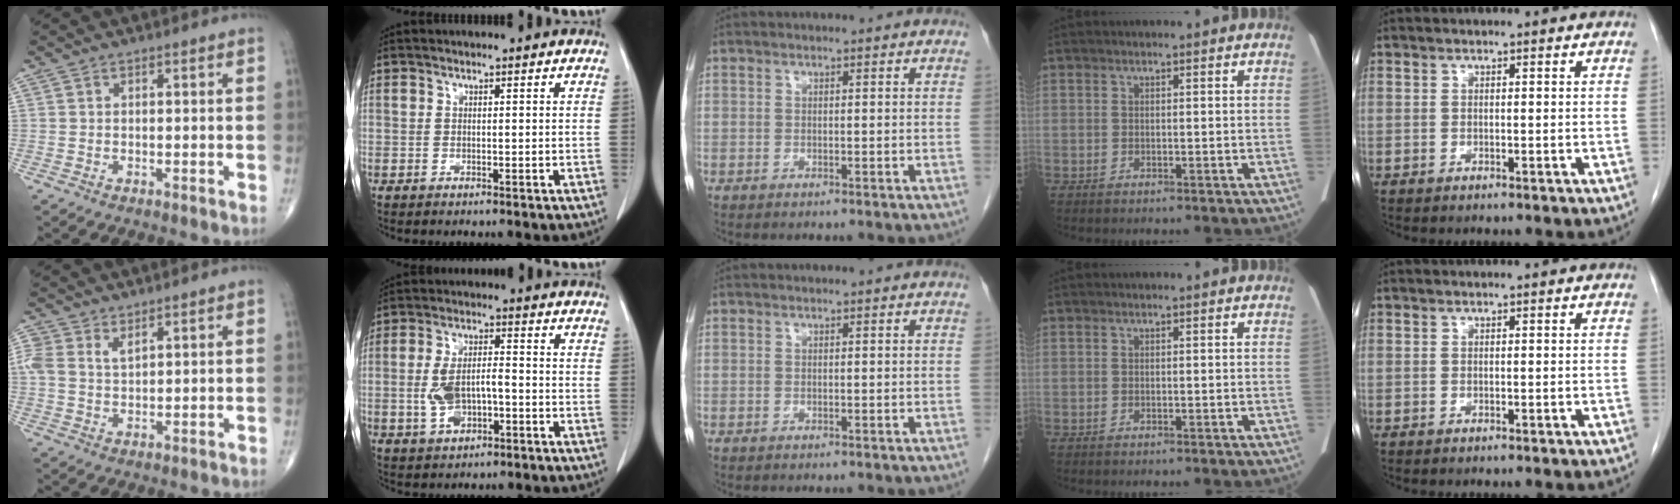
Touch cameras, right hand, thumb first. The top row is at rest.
{"thumb": {"total": 4.6, "force": [2.3, 2.6, 2.9], "torque": [-0.057, 0.002, 0.053]}, "index": {"total": 6.7, "force": [-1.8, 3.3, 5.6], "torque": [-0.118, 0.010, -0.026]}}